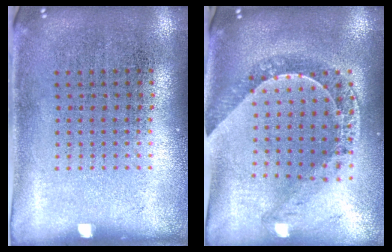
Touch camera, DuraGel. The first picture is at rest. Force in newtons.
{"total": 1.2, "press": 1.1, "slide": 0.2}